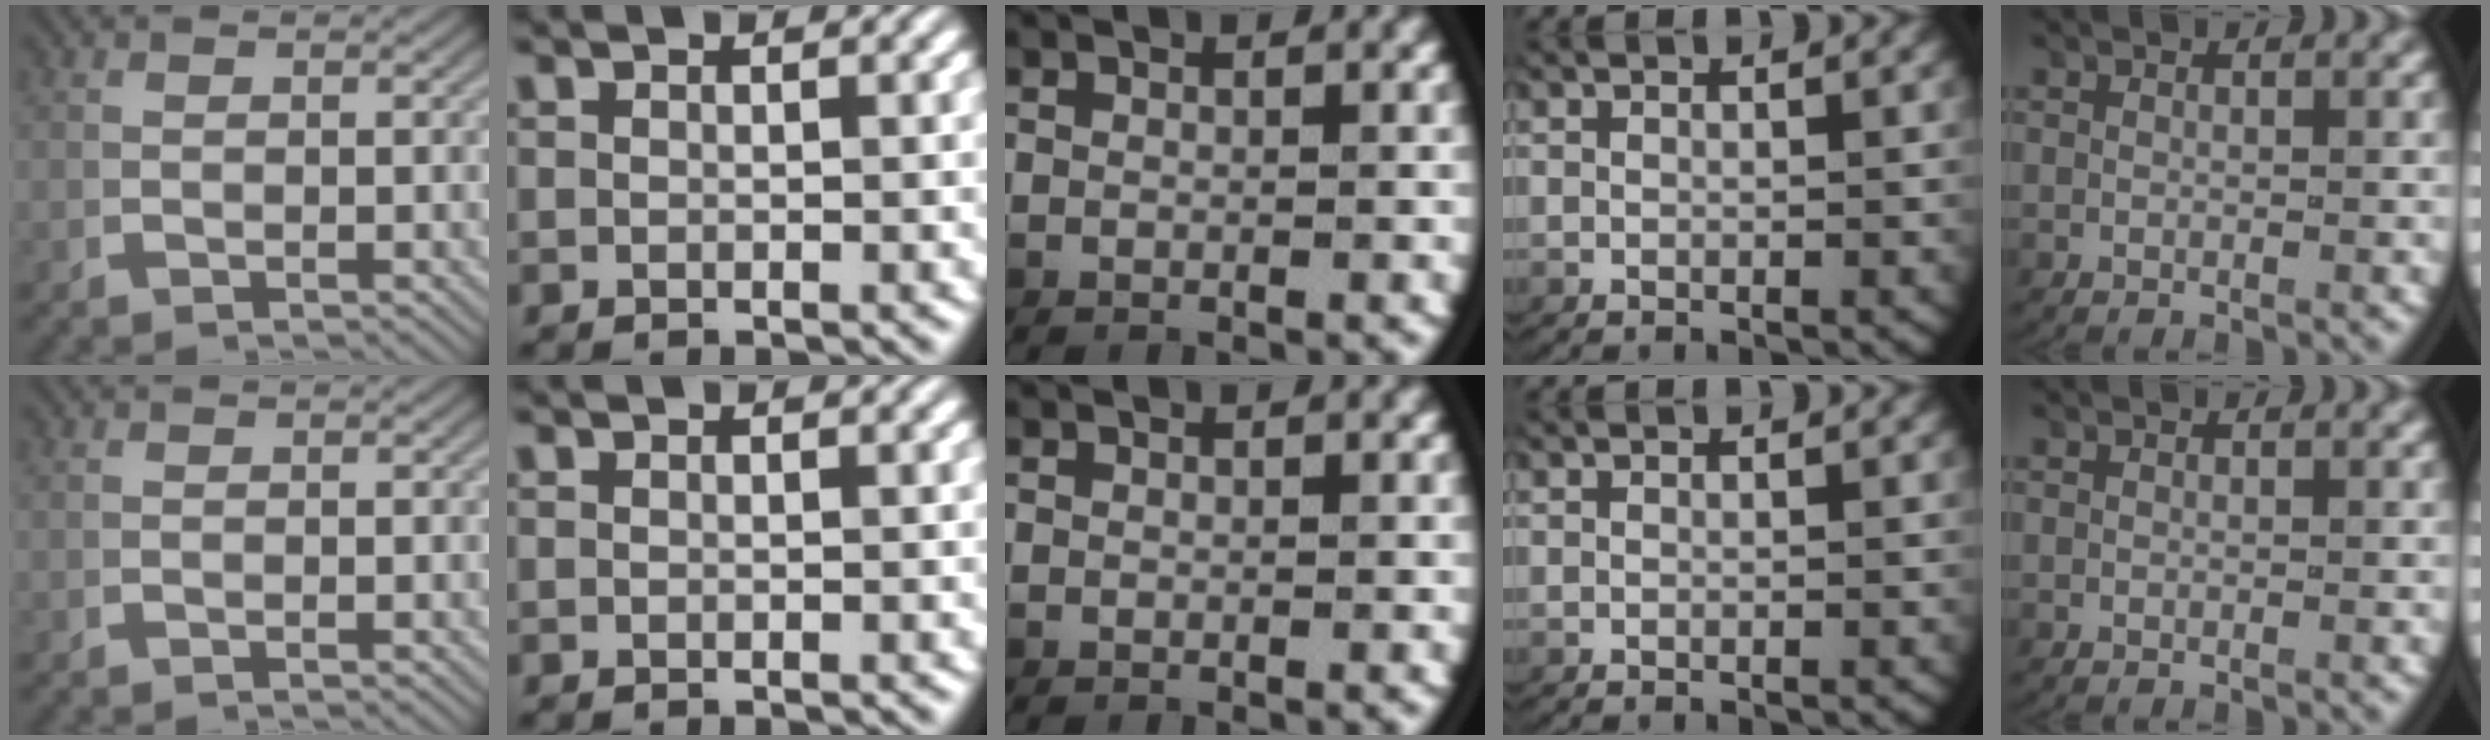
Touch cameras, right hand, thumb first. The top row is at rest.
{}